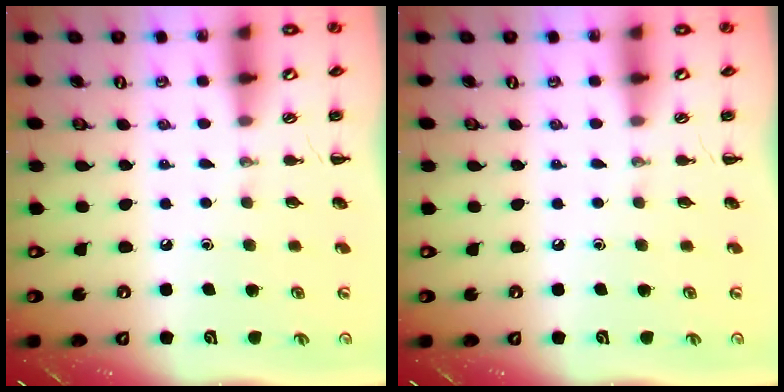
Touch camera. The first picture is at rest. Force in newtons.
{"total": 0.0}